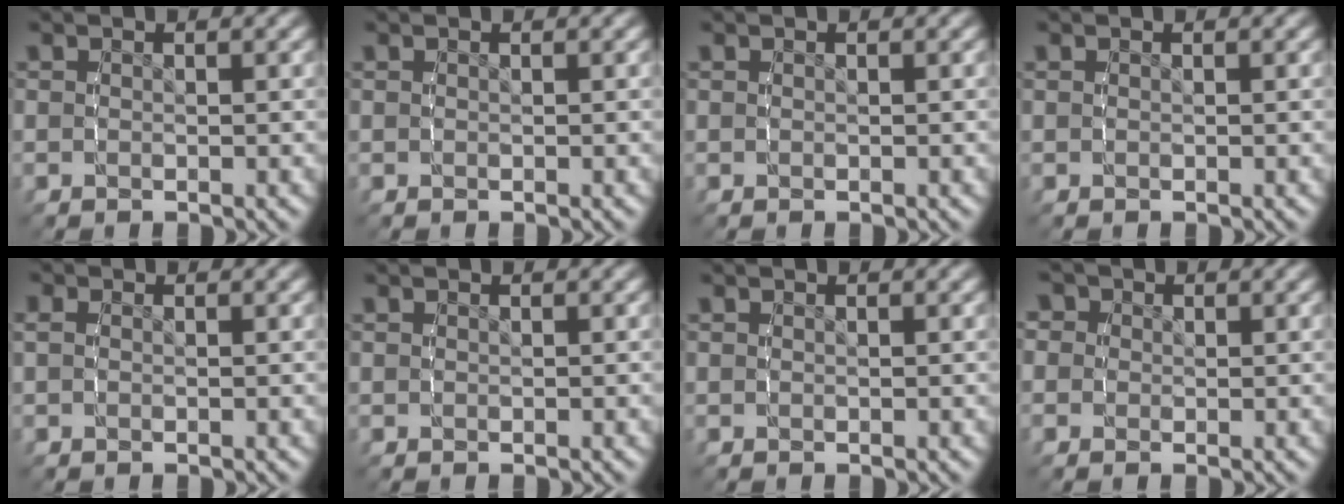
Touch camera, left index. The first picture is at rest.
{"total": 0.0}
{"total": 0.0}
{"total": 0.0}
{"total": 0.7, "force": [0.2, 0.3, 0.6], "torque": [-0.016, -0.001, 0.005]}
{"total": 0.0}
{"total": 0.0}
{"total": 3.1, "force": [1.0, 2.8, 0.9], "torque": [-0.027, 0.015, -0.003]}